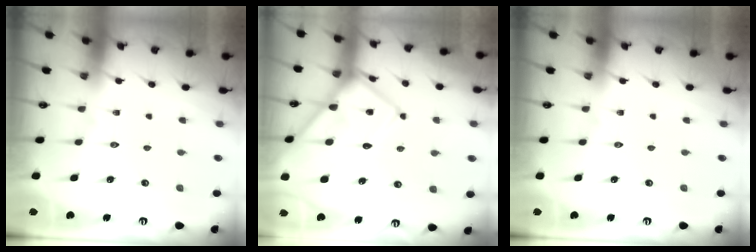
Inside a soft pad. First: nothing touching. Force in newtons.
{"total": 13.2, "press": 13.2, "slide": 1.3}
{"total": 0.0}